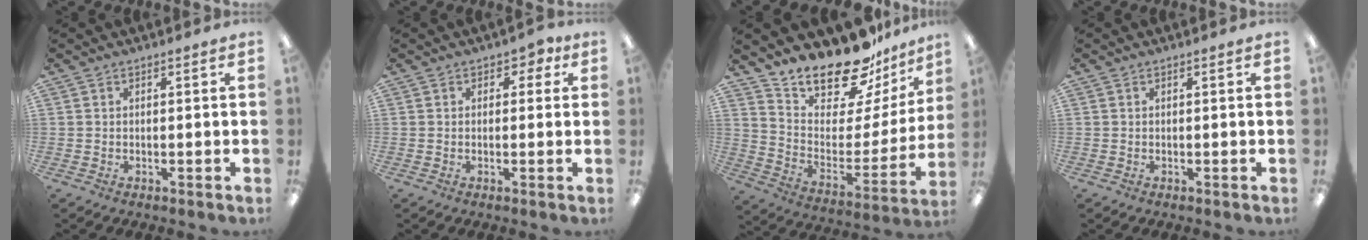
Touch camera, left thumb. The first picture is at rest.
{"total": 2.3, "force": [0.7, 1.8, 1.1], "torque": [-0.007, 0.002, 0.007]}
{"total": 18.9, "force": [17.2, 5.7, 5.3], "torque": [-0.097, -0.149, 0.300]}
{"total": 0.0}